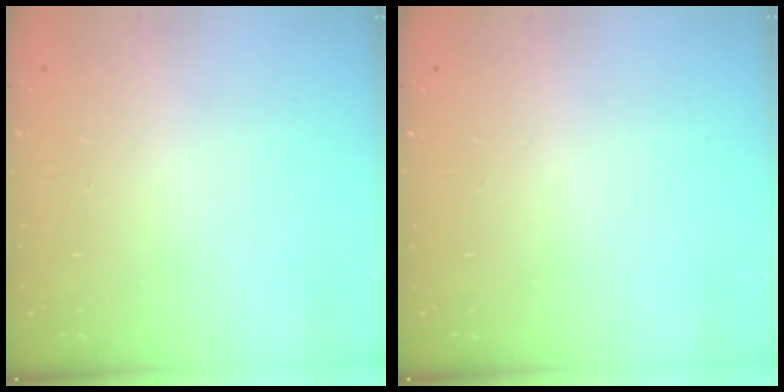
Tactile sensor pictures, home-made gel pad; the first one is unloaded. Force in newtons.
{"total": 0.0}